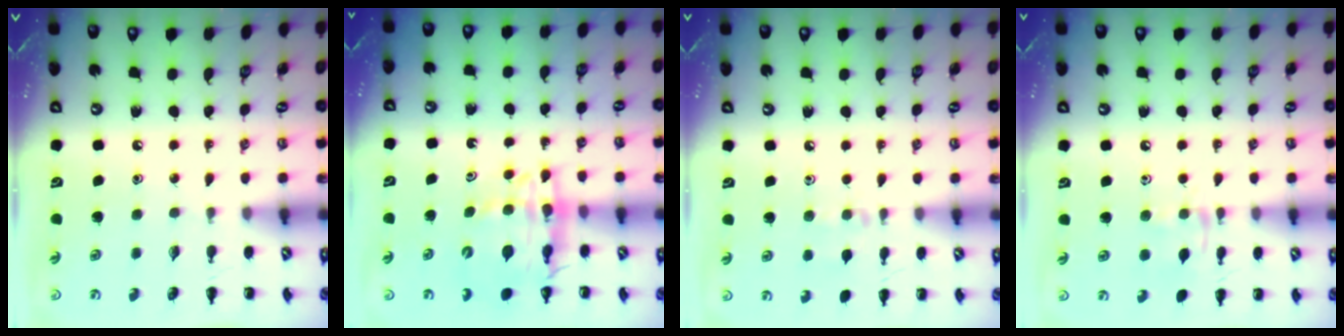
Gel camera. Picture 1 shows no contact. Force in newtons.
{"total": 13.4, "press": 12.9, "slide": 3.5}
{"total": 6.5, "press": 6.2, "slide": 2.0}
{"total": 6.9, "press": 6.8, "slide": 0.5}